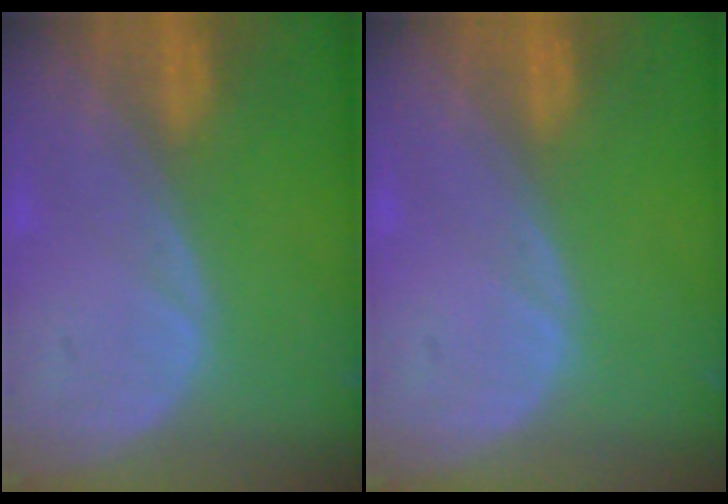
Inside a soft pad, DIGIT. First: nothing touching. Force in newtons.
{"total": 0.0}